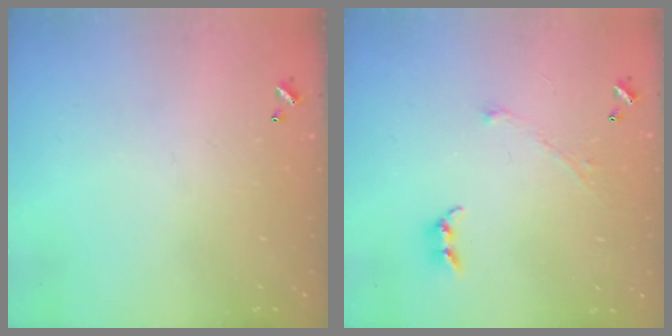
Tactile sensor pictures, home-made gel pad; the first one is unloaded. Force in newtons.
{"total": 2.9, "press": 2.9, "slide": 0.4}